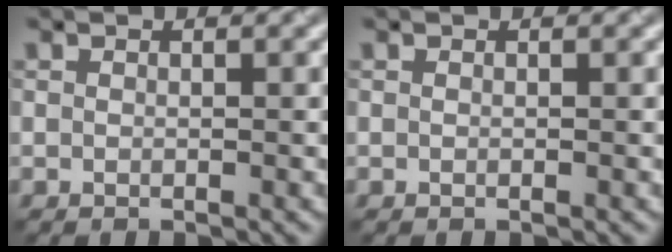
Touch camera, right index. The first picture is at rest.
{"total": 0.0}